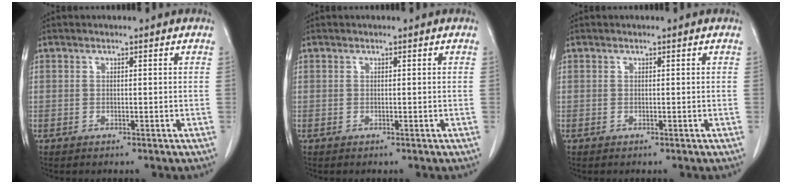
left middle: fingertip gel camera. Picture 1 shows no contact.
{"total": 0.0}
{"total": 0.0}